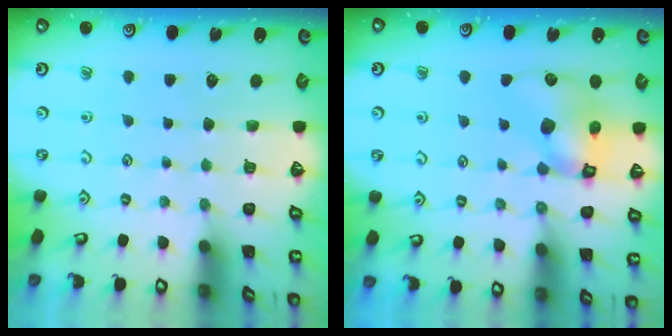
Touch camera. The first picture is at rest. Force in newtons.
{"total": 10.8, "press": 10.7, "slide": 1.5}